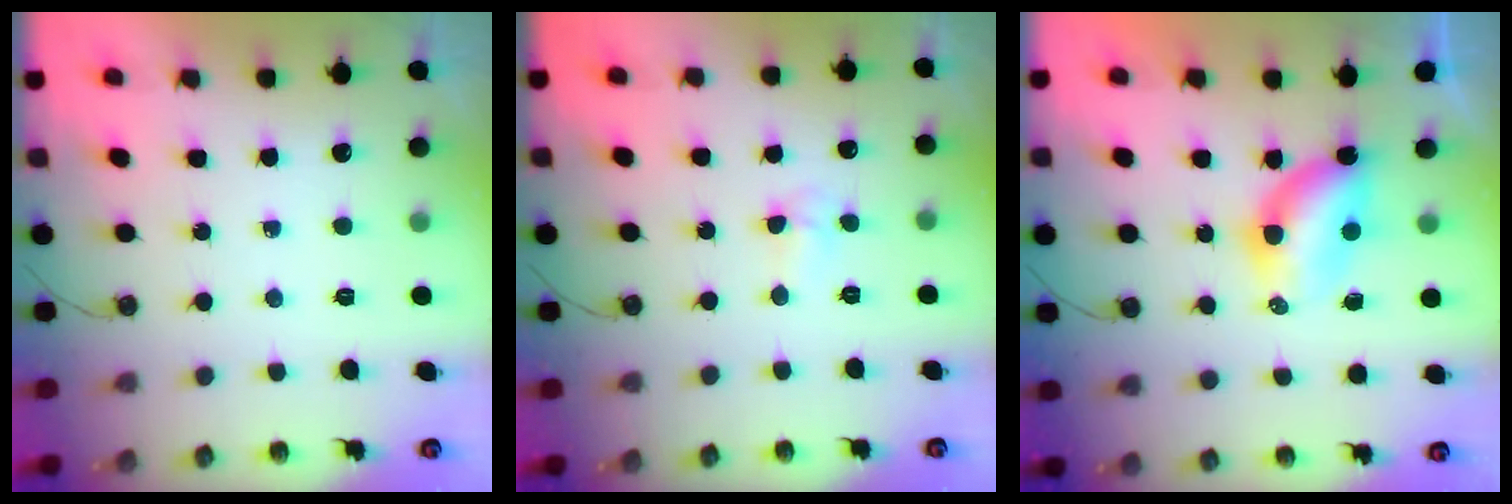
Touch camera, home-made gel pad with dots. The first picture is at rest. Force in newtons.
{"total": 3.7, "press": 3.6, "slide": 0.8}
{"total": 5.8, "press": 5.8, "slide": 0.5}